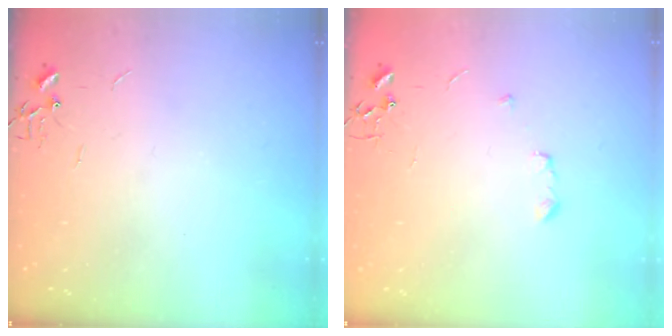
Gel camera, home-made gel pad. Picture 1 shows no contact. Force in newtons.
{"total": 4.7, "press": 4.7, "slide": 0.7}